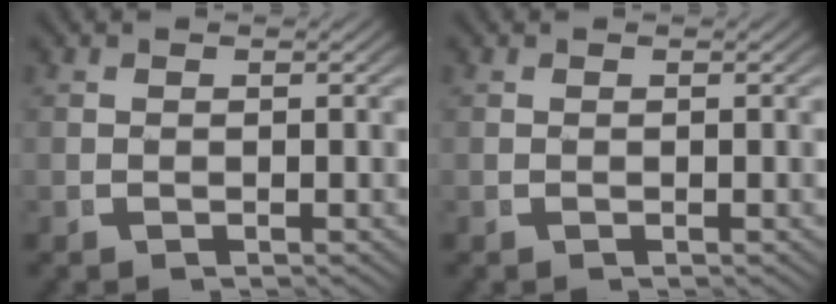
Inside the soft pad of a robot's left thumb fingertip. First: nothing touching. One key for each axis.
{"total": 0.0}